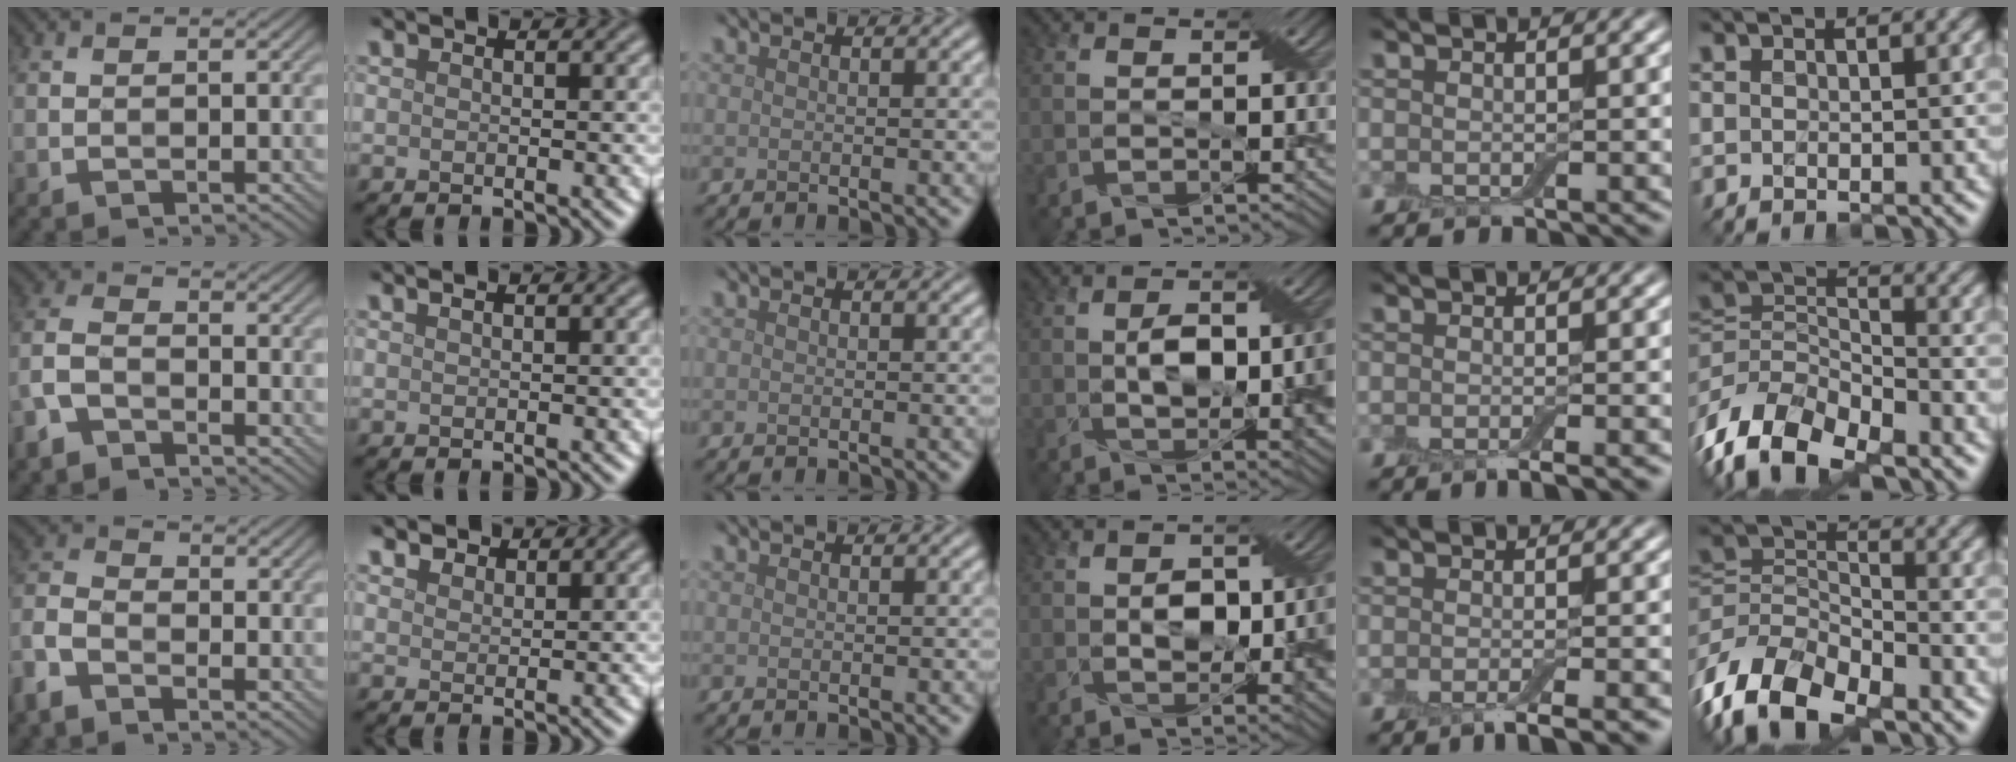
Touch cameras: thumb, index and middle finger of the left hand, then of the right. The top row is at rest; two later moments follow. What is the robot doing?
{"motion": "insert", "object": "backpack"}